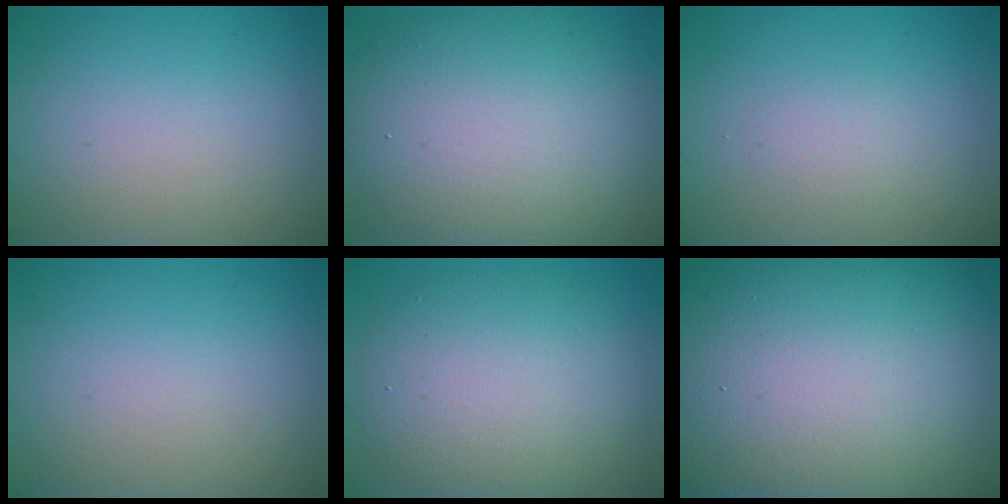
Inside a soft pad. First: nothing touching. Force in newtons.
{"total": 13.4, "press": 13.4, "slide": 0.5}
{"total": 1.2, "press": 1.2, "slide": 0.1}
{"total": 0.0}
{"total": 8.3, "press": 8.2, "slide": 0.5}
{"total": 22.6, "press": 22.5, "slide": 0.6}